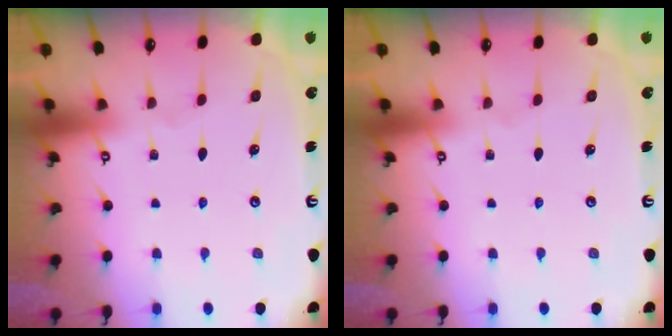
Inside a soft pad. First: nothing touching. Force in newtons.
{"total": 0.0}